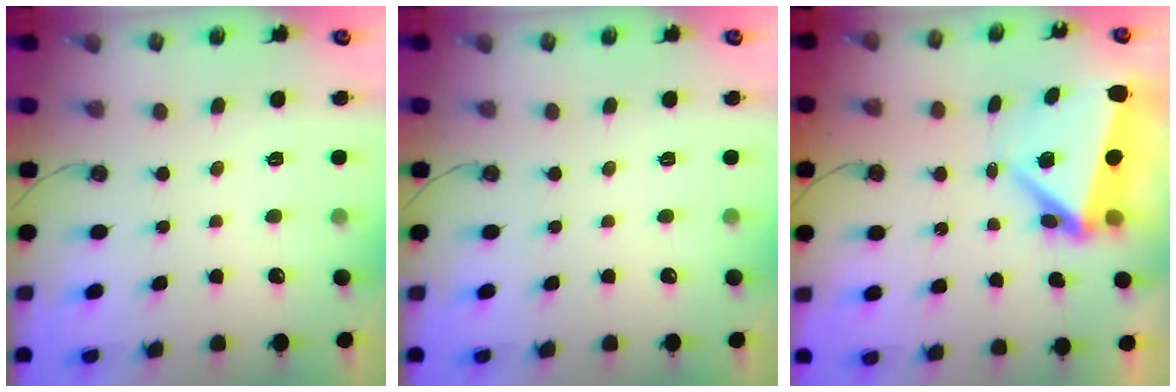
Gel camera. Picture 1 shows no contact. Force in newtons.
{"total": 0.0}
{"total": 7.2, "press": 7.0, "slide": 1.8}